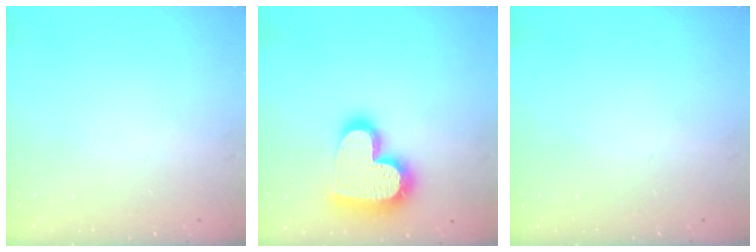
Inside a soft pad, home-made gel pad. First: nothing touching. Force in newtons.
{"total": 20.7, "press": 20.7, "slide": 1.5}
{"total": 0.0}